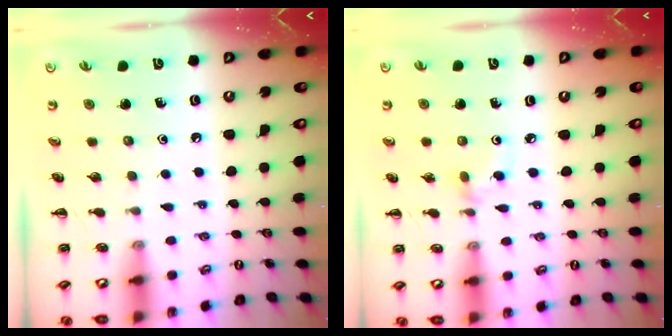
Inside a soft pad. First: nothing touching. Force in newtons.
{"total": 3.1, "press": 2.9, "slide": 1.2}